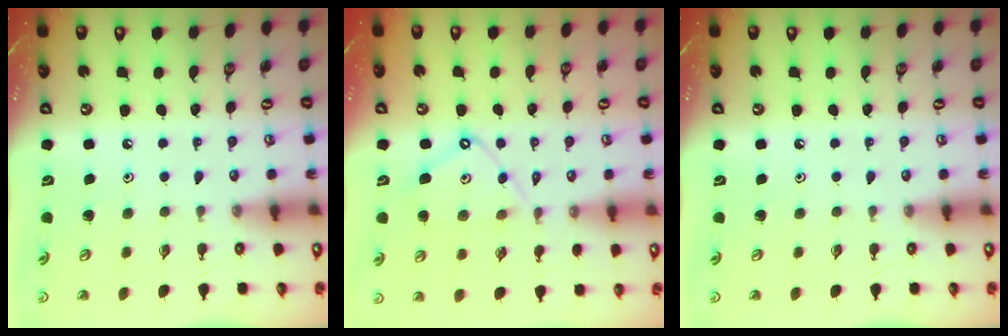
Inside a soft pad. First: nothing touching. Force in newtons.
{"total": 10.1, "press": 10.1, "slide": 1.1}
{"total": 0.0}